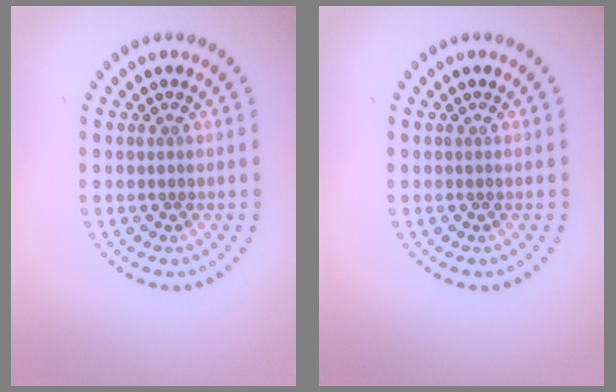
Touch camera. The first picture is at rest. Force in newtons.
{"total": 0.0}